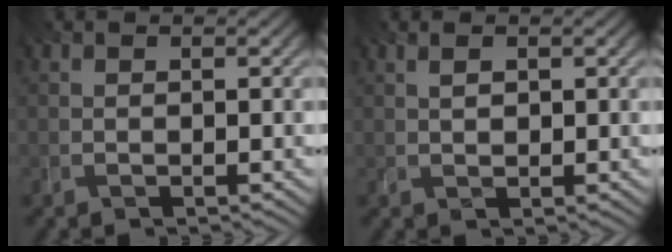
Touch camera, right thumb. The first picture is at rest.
{"total": 1.4, "force": [0.6, 0.8, 1.0], "torque": [-0.024, 0.000, 0.014]}